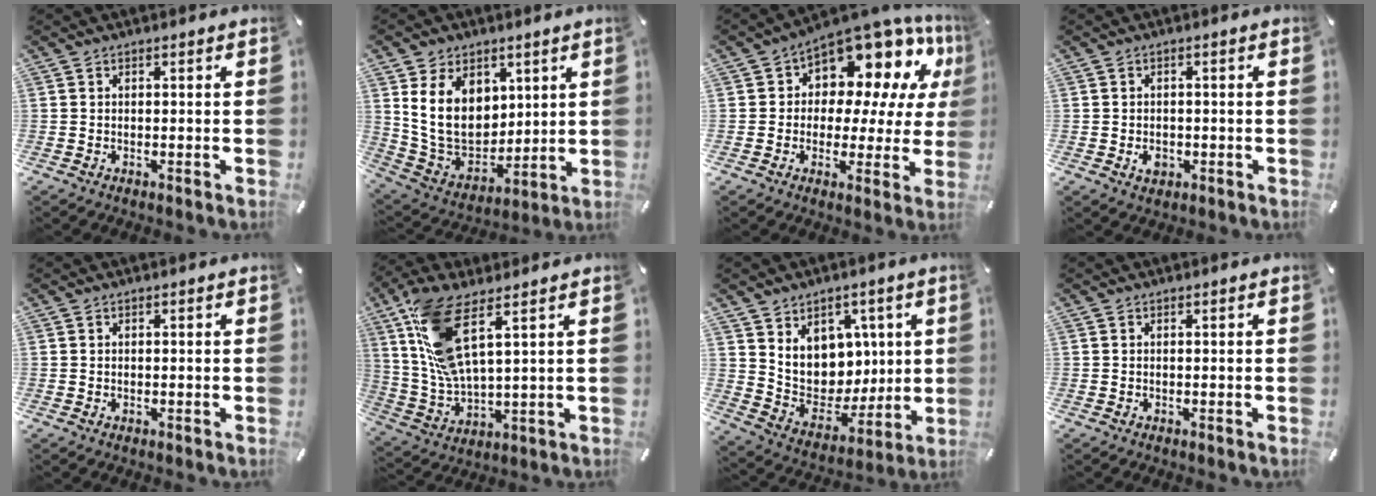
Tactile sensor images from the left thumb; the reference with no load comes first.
{"total": 15.3, "force": [5.2, 11.7, 8.5], "torque": [-0.178, -0.026, 0.098]}
{"total": 12.1, "force": [7.9, 7.1, 5.8], "torque": [-0.089, -0.077, 0.137]}
{"total": 3.1, "force": [-0.9, 2.3, 1.9], "torque": [-0.040, 0.001, -0.016]}
{"total": 0.0}
{"total": 13.5, "force": [6.5, 4.5, 11.0], "torque": [-0.249, -0.029, 0.114]}
{"total": 11.4, "force": [4.6, 9.9, 3.3], "torque": [-0.061, -0.050, 0.100]}
{"total": 0.0}